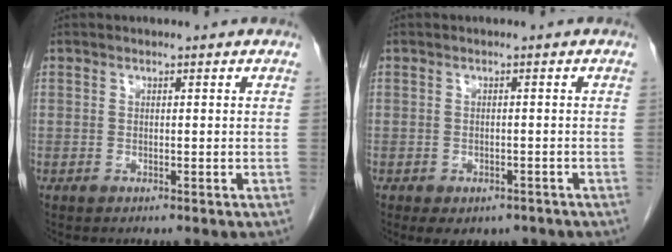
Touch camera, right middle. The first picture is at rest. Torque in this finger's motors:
{"motor_torque": [0.58, -0.37, 0.07, 0.02]}